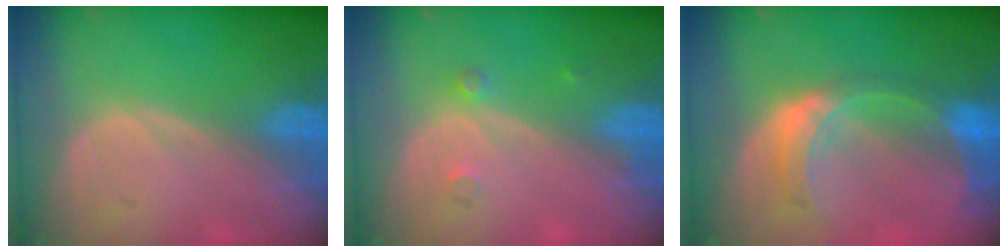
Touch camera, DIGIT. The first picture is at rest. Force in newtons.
{"total": 1.5, "press": 1.5, "slide": 0.1}
{"total": 7.8, "press": 6.9, "slide": 3.7}